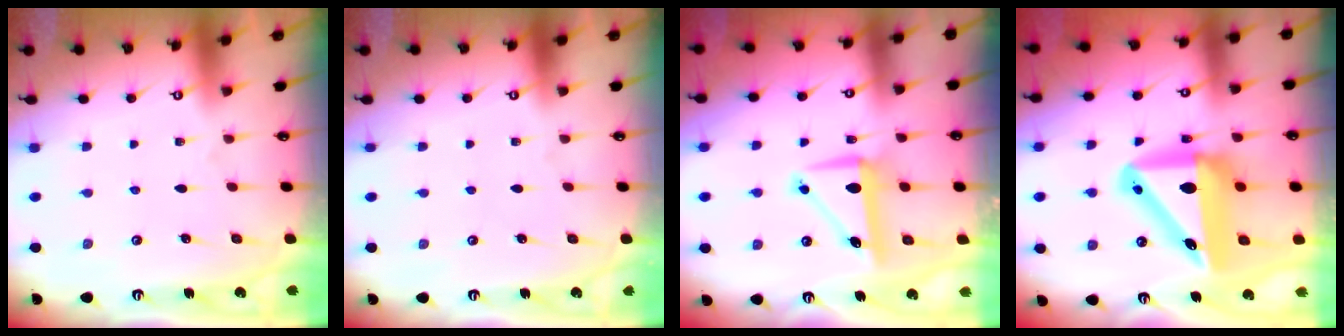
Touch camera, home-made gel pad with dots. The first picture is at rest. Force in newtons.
{"total": 0.0}
{"total": 8.8, "press": 8.8, "slide": 1.0}
{"total": 15.6, "press": 14.9, "slide": 4.6}